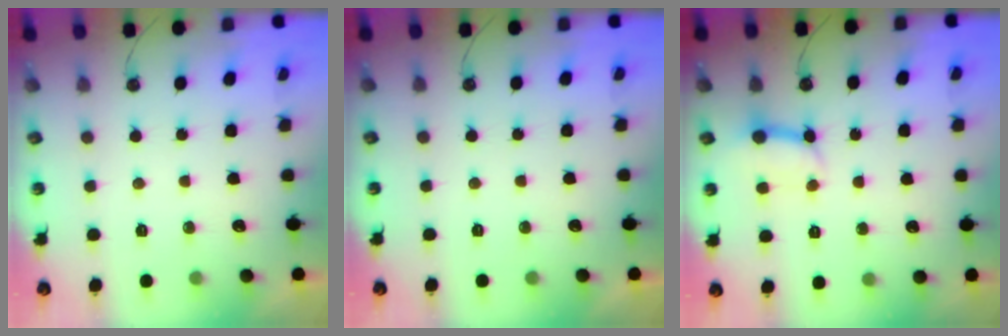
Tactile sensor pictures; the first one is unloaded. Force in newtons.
{"total": 0.0}
{"total": 7.8, "press": 7.7, "slide": 0.9}